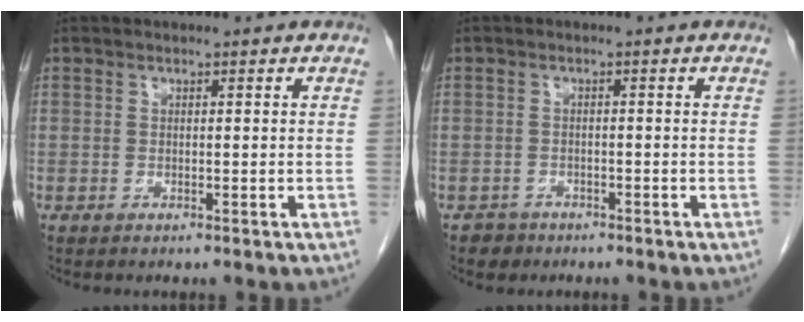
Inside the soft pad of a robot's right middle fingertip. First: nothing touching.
{"total": 1.8, "force": [-1.3, 1.3, -0.1], "torque": [-0.002, 0.007, -0.019]}